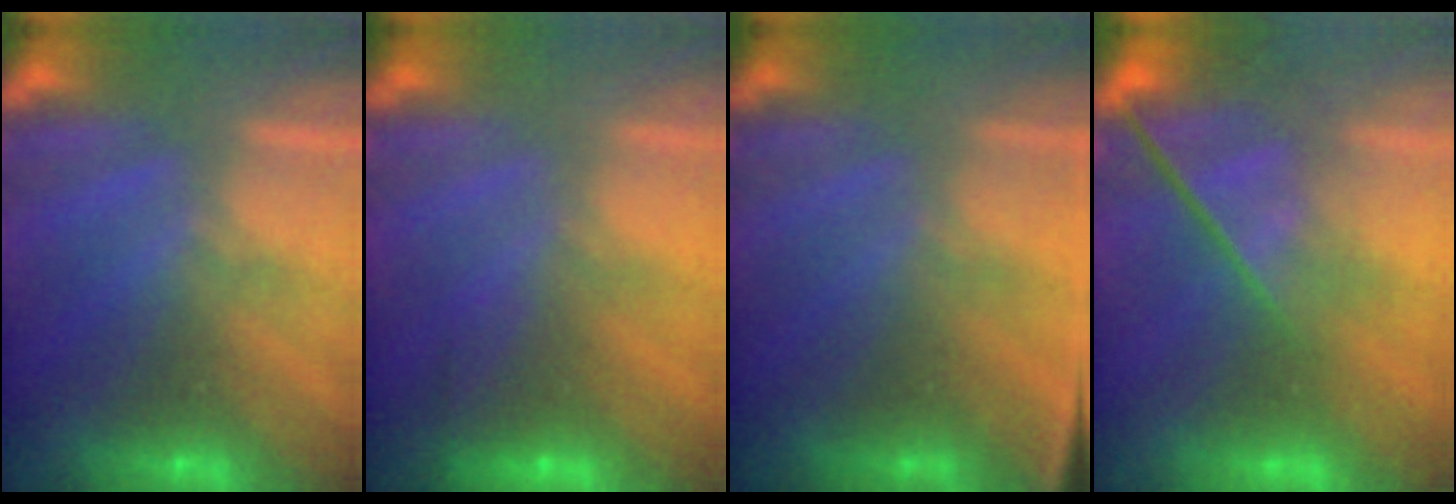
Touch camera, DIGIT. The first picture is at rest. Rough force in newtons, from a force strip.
{"total": 2.4}
{"total": 2.7}
{"total": 3.7}